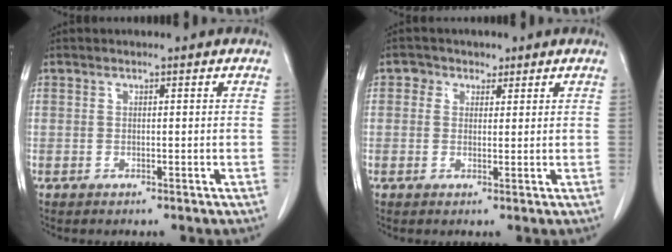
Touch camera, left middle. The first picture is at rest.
{"total": 2.4, "force": [1.2, 2.1, 0.4], "torque": [-0.004, 0.006, 0.014]}